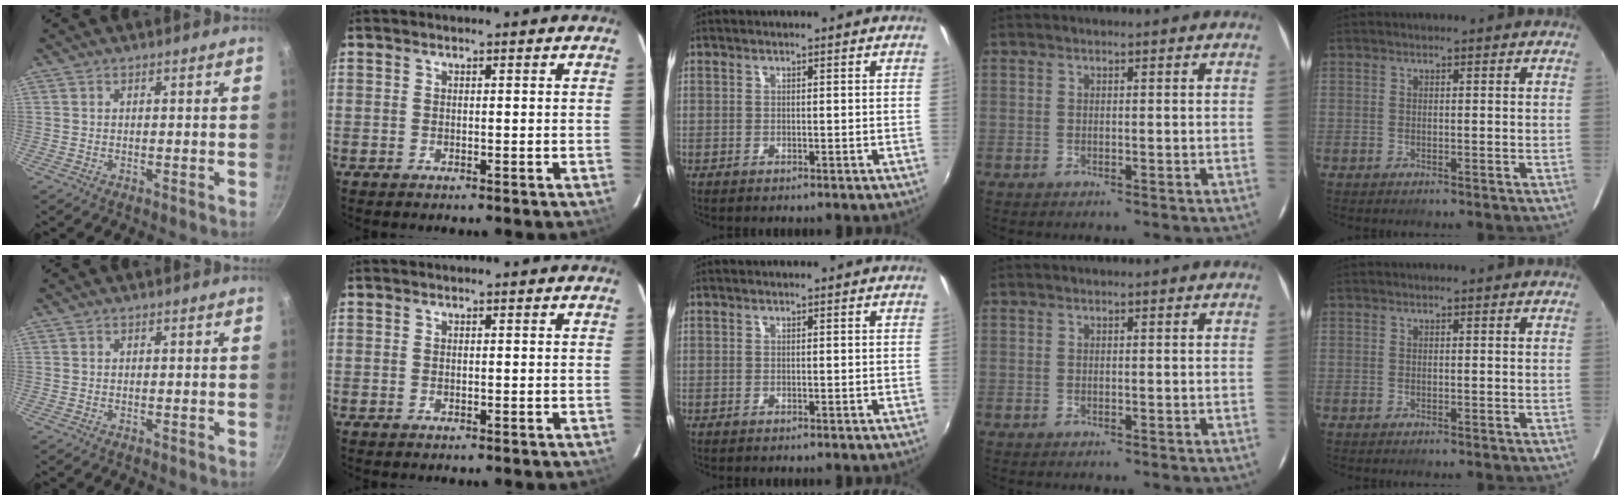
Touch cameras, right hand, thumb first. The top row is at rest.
{}